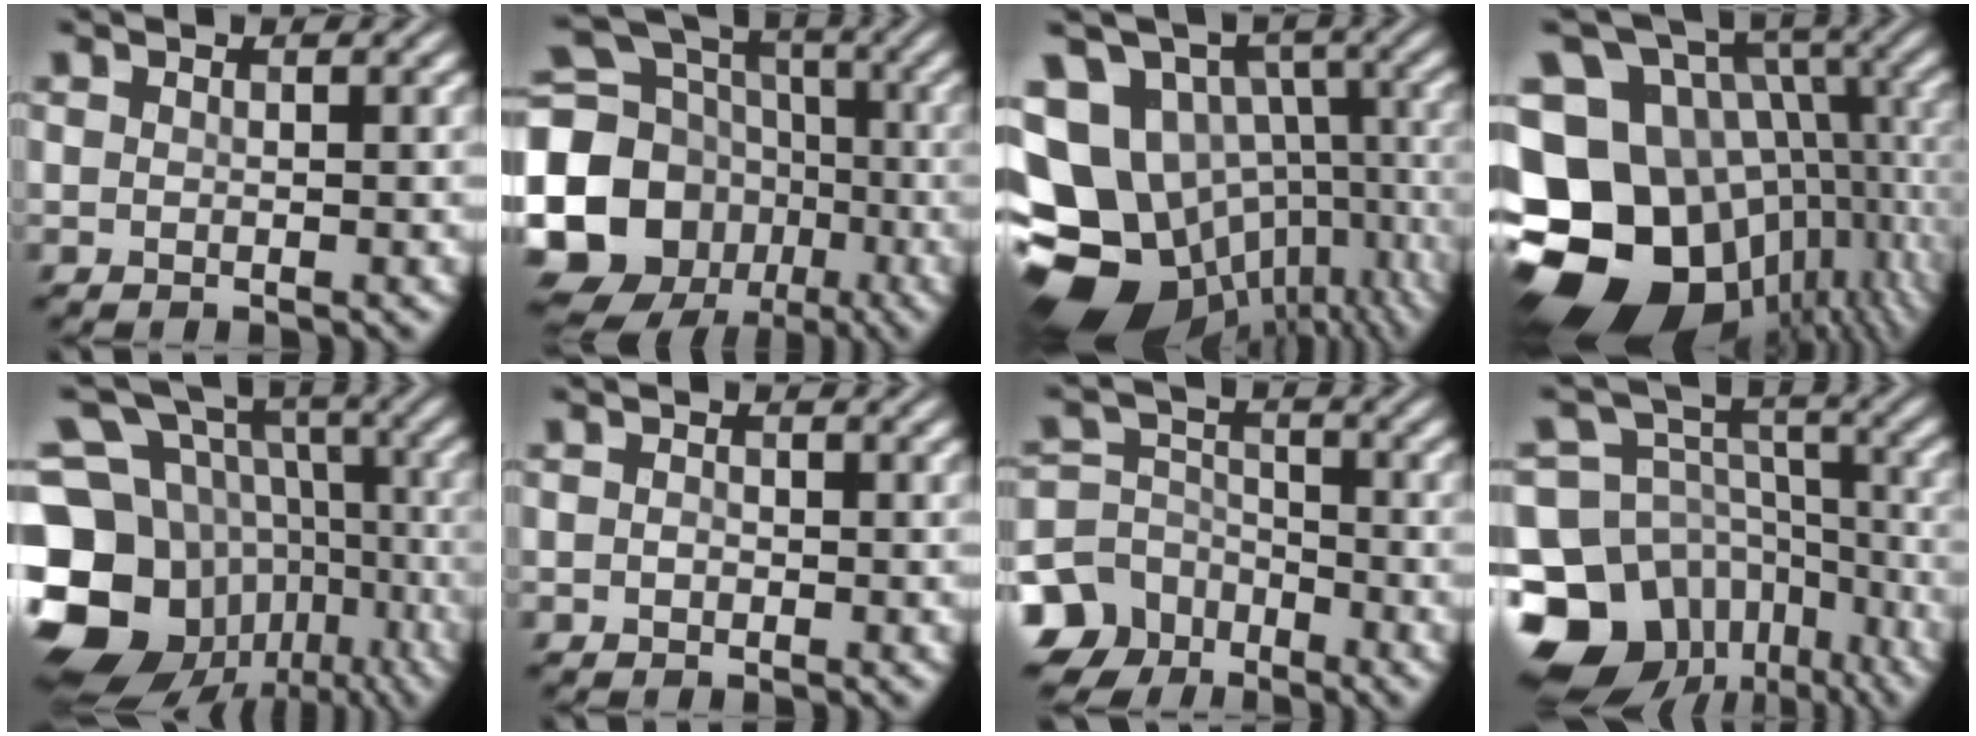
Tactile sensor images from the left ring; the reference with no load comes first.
{"total": 17.8, "force": [-4.3, 15.8, 7.1], "torque": [-0.176, -0.012, -0.099]}
{"total": 18.0, "force": [-7.0, 13.9, 9.0], "torque": [-0.191, -0.018, -0.076]}
{"total": 20.9, "force": [-5.9, 16.8, 11.0], "torque": [-0.211, -0.020, -0.083]}
{"total": 17.6, "force": [-5.1, 14.4, 8.8], "torque": [-0.215, 0.000, -0.065]}
{"total": 0.8, "force": [-0.2, 0.7, 0.4], "torque": [-0.007, -0.003, -0.006]}
{"total": 10.2, "force": [-6.3, 7.8, 2.1], "torque": [-0.048, -0.026, -0.133]}
{"total": 16.0, "force": [-9.2, 11.7, 5.7], "torque": [-0.134, -0.022, -0.131]}